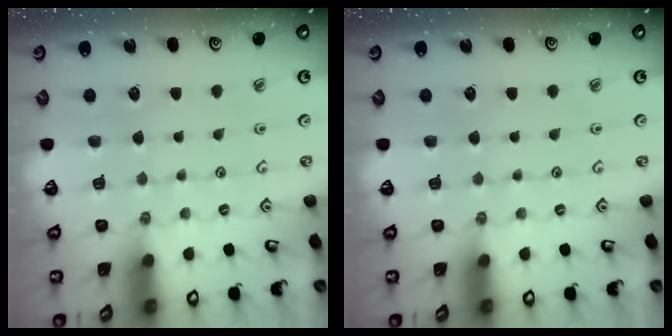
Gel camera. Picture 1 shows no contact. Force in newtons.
{"total": 0.0}